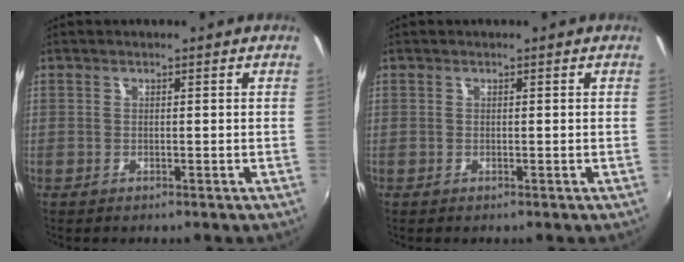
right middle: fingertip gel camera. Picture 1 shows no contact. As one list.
[{"total": 0.0}]